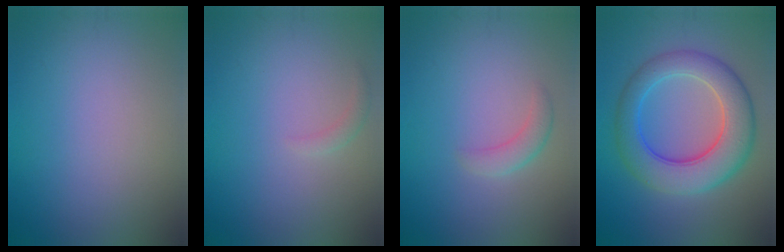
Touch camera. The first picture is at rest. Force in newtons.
{"total": 0.8, "press": 0.8, "slide": 0.1}
{"total": 1.7, "press": 1.7, "slide": 0.1}
{"total": 7.9, "press": 7.9, "slide": 0.1}